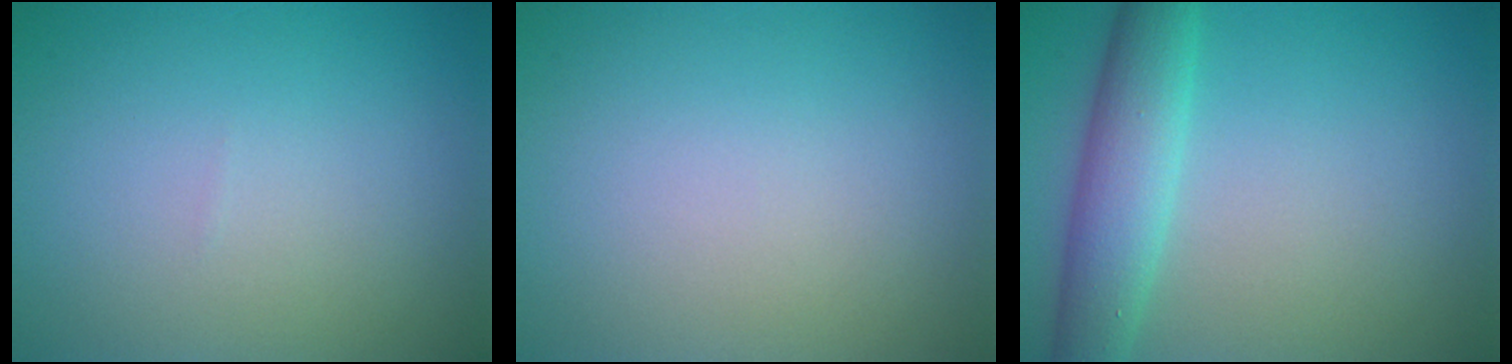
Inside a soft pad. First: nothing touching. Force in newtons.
{"total": 0.0}
{"total": 4.9, "press": 4.9, "slide": 0.1}